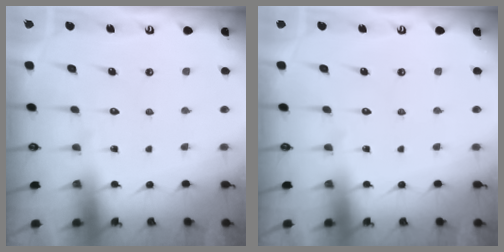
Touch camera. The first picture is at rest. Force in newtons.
{"total": 0.0}